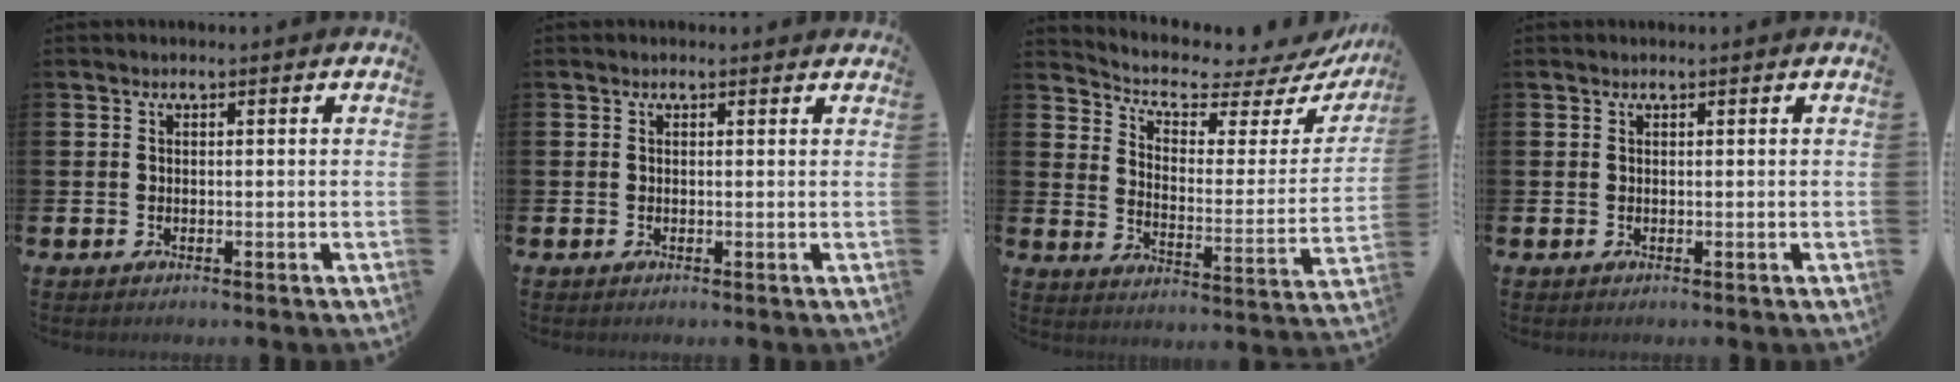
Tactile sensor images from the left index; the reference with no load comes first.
{"total": 0.0}
{"total": 5.4, "force": [4.9, 1.7, 1.3], "torque": [-0.040, -0.054, 0.073]}
{"total": 0.0}